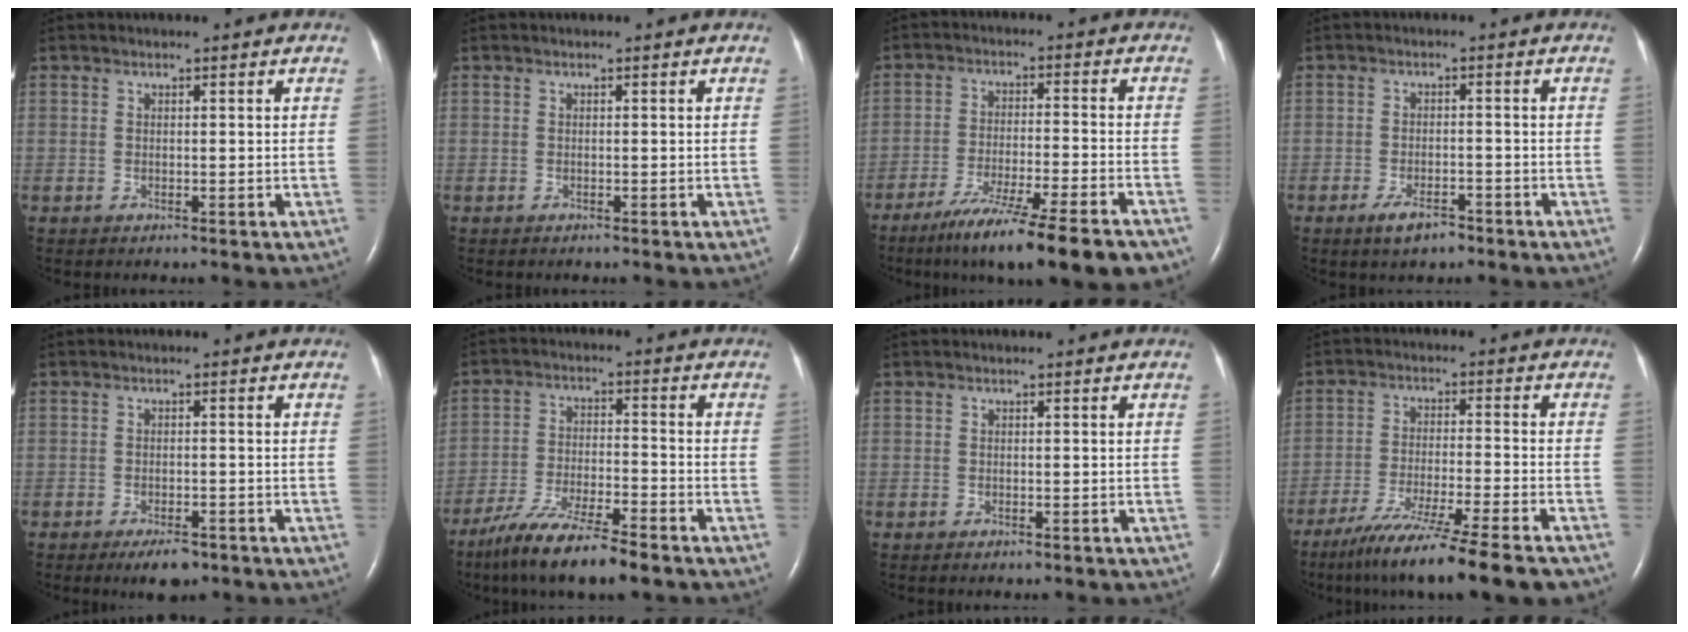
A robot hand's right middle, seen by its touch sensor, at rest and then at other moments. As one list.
[{"total": 0.0}, {"total": 16.3, "force": [-12.2, 0.5, 10.8], "torque": [-0.143, -0.041, -0.193]}, {"total": 3.8, "force": [-2.7, 1.4, 2.4], "torque": [-0.051, -0.002, -0.042]}, {"total": 3.8, "force": [-2.6, 1.3, 2.4], "torque": [-0.043, -0.003, -0.036]}, {"total": 13.1, "force": [-10.1, -1.5, 8.1], "torque": [-0.140, -0.050, -0.165]}, {"total": 0.6, "force": [-0.5, 0.2, 0.3], "torque": [-0.007, -0.002, -0.004]}, {"total": 15.8, "force": [-12.6, -0.7, 9.4], "torque": [-0.145, -0.052, -0.201]}]